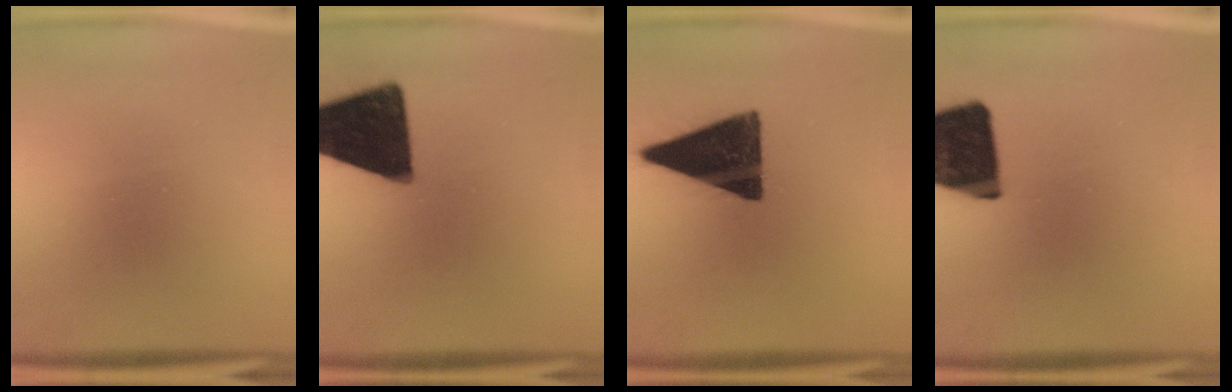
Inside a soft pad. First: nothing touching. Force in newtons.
{"total": 17.1}
{"total": 15.4}
{"total": 19.8}